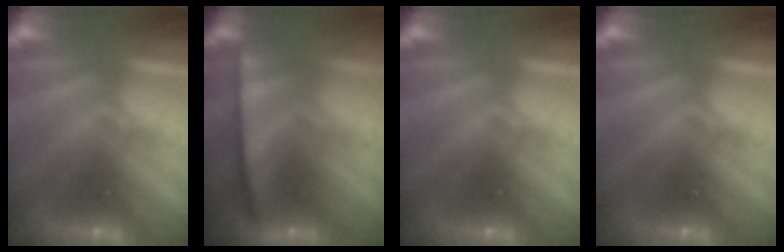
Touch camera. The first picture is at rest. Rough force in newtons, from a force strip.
{"total": 6.7}
{"total": 0.0}
{"total": 0.0}